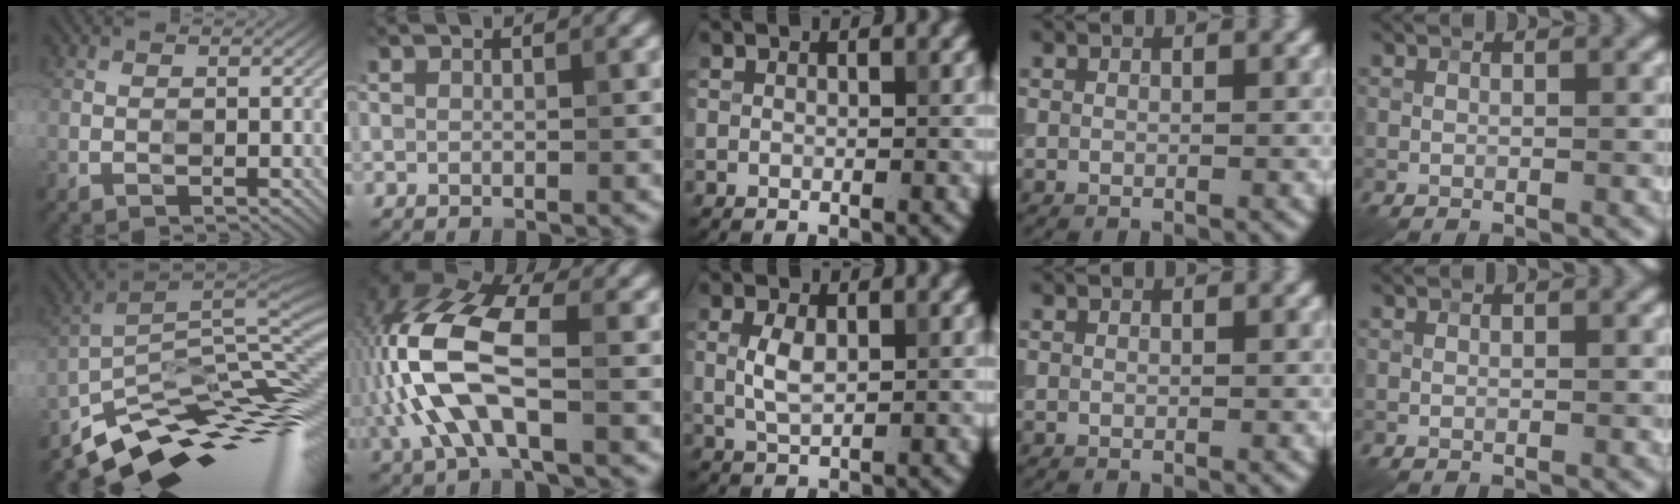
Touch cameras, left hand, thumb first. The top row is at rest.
{"thumb": {"total": 11.9, "force": [-6.9, 4.2, 8.7], "torque": [-0.162, -0.003, -0.123]}, "index": {"total": 9.5, "force": [-1.4, 4.4, 8.3], "torque": [-0.196, 0.018, -0.036]}, "middle": {"total": 2.3, "force": [0.4, 1.2, 2.0], "torque": [-0.049, 0.001, 0.011]}}